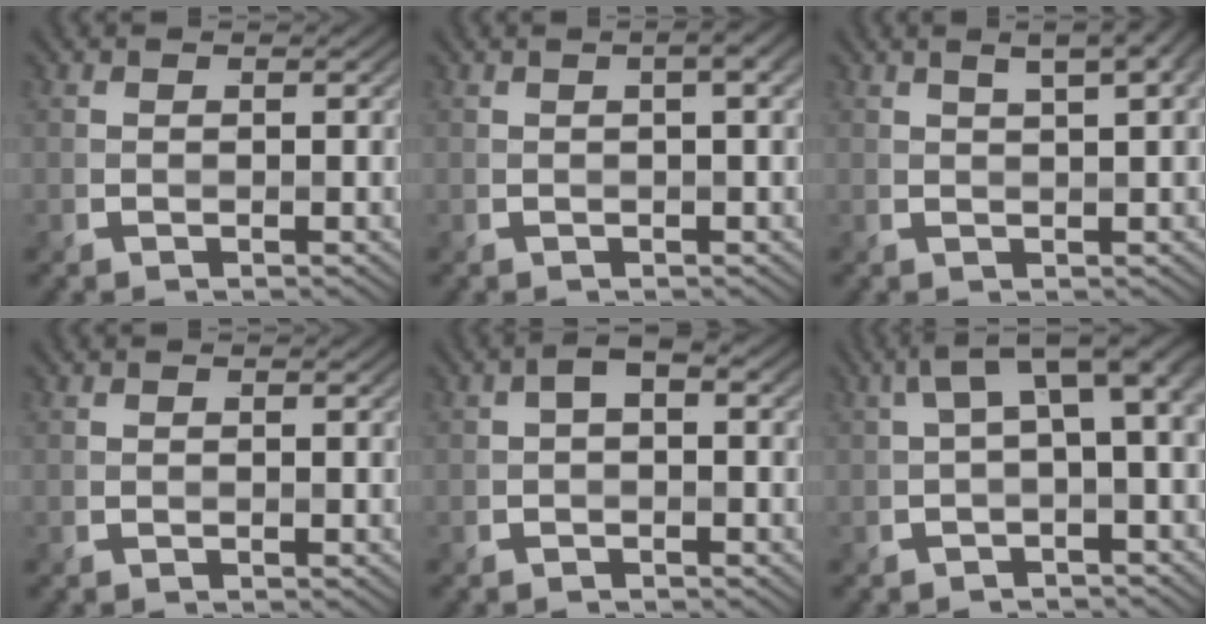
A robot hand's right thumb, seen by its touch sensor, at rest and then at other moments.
{"total": 2.6, "force": [0.7, 0.6, 2.4], "torque": [-0.034, 0.009, 0.007]}
{"total": 5.8, "force": [2.8, 1.7, 4.7], "torque": [-0.062, 0.023, 0.024]}
{"total": 0.0}
{"total": 2.2, "force": [-0.1, 1.2, 1.8], "torque": [-0.035, 0.008, -0.005]}
{"total": 6.3, "force": [0.8, 2.2, 5.8], "torque": [-0.091, 0.016, 0.012]}